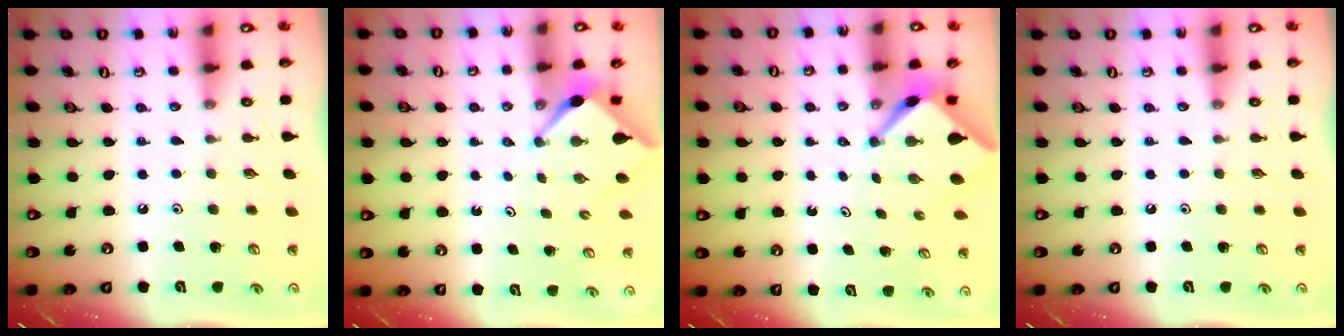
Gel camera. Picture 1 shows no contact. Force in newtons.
{"total": 2.4, "press": 2.4, "slide": 0.2}
{"total": 3.5, "press": 3.5, "slide": 0.2}
{"total": 0.0}